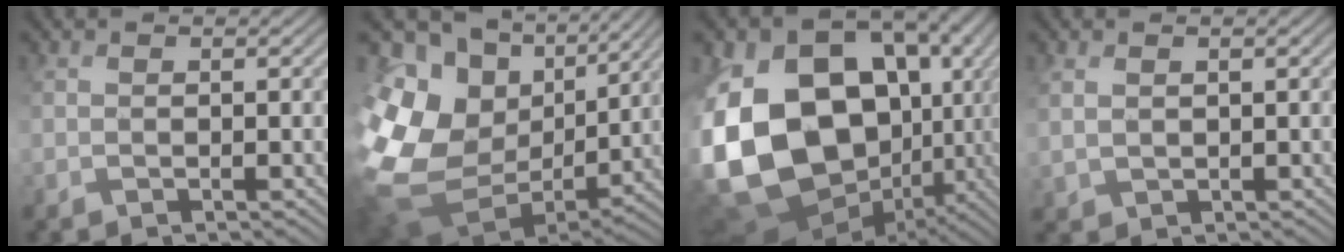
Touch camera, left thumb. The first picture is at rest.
{"total": 18.6, "force": [2.2, 15.3, 10.4], "torque": [-0.259, -0.017, 0.084]}
{"total": 20.9, "force": [-0.5, 16.9, 12.3], "torque": [-0.315, -0.030, 0.023]}
{"total": 1.4, "force": [1.4, 0.3, -0.2], "torque": [0.002, 0.009, 0.033]}